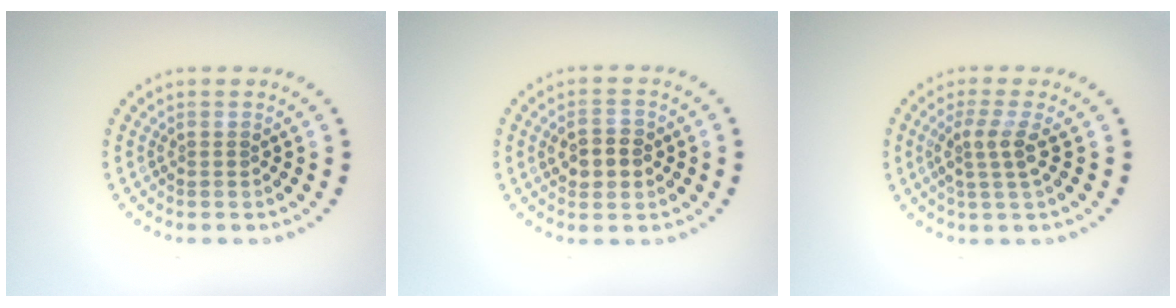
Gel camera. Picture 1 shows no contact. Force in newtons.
{"total": 2.9, "press": 2.9, "slide": 0.2}
{"total": 2.5, "press": 2.0, "slide": 1.6}